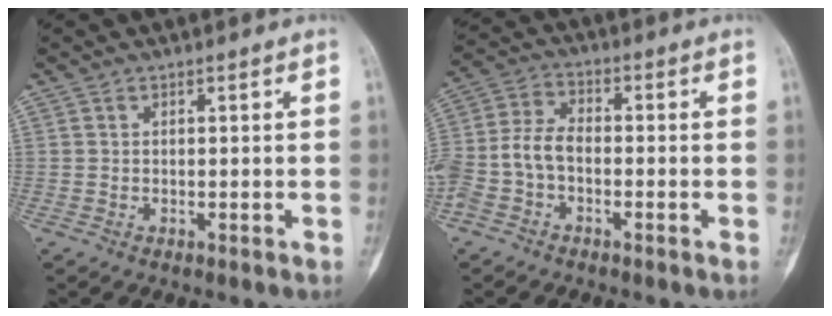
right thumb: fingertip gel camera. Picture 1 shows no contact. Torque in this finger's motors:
{"motor_torque": [0.25, 0.13, 1.24, -0.36, 0.06]}